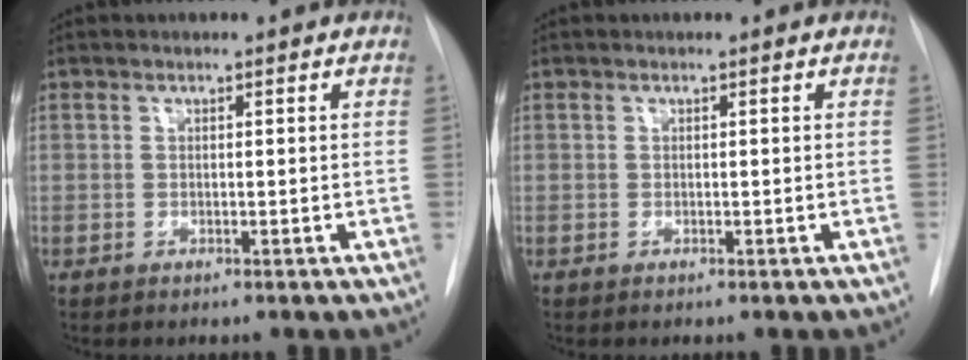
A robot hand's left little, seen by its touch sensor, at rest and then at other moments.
{"total": 0.0}